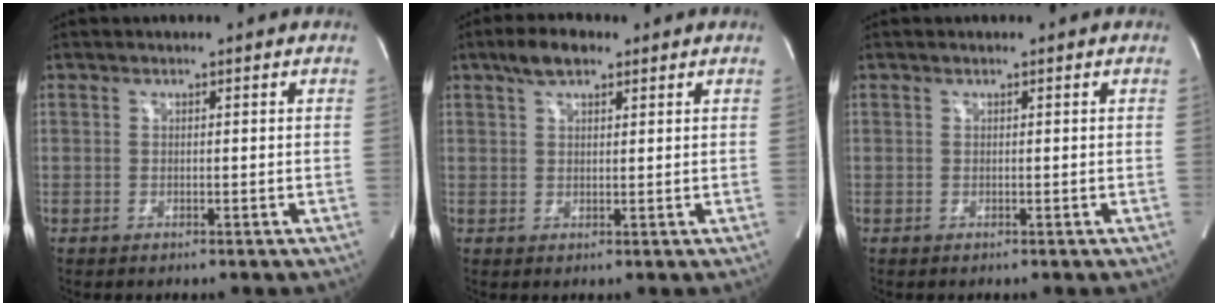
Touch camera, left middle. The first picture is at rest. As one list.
[{"total": 4.3, "force": [2.8, 1.8, 2.7], "torque": [-0.057, 0.013, 0.052]}, {"total": 0.0}]